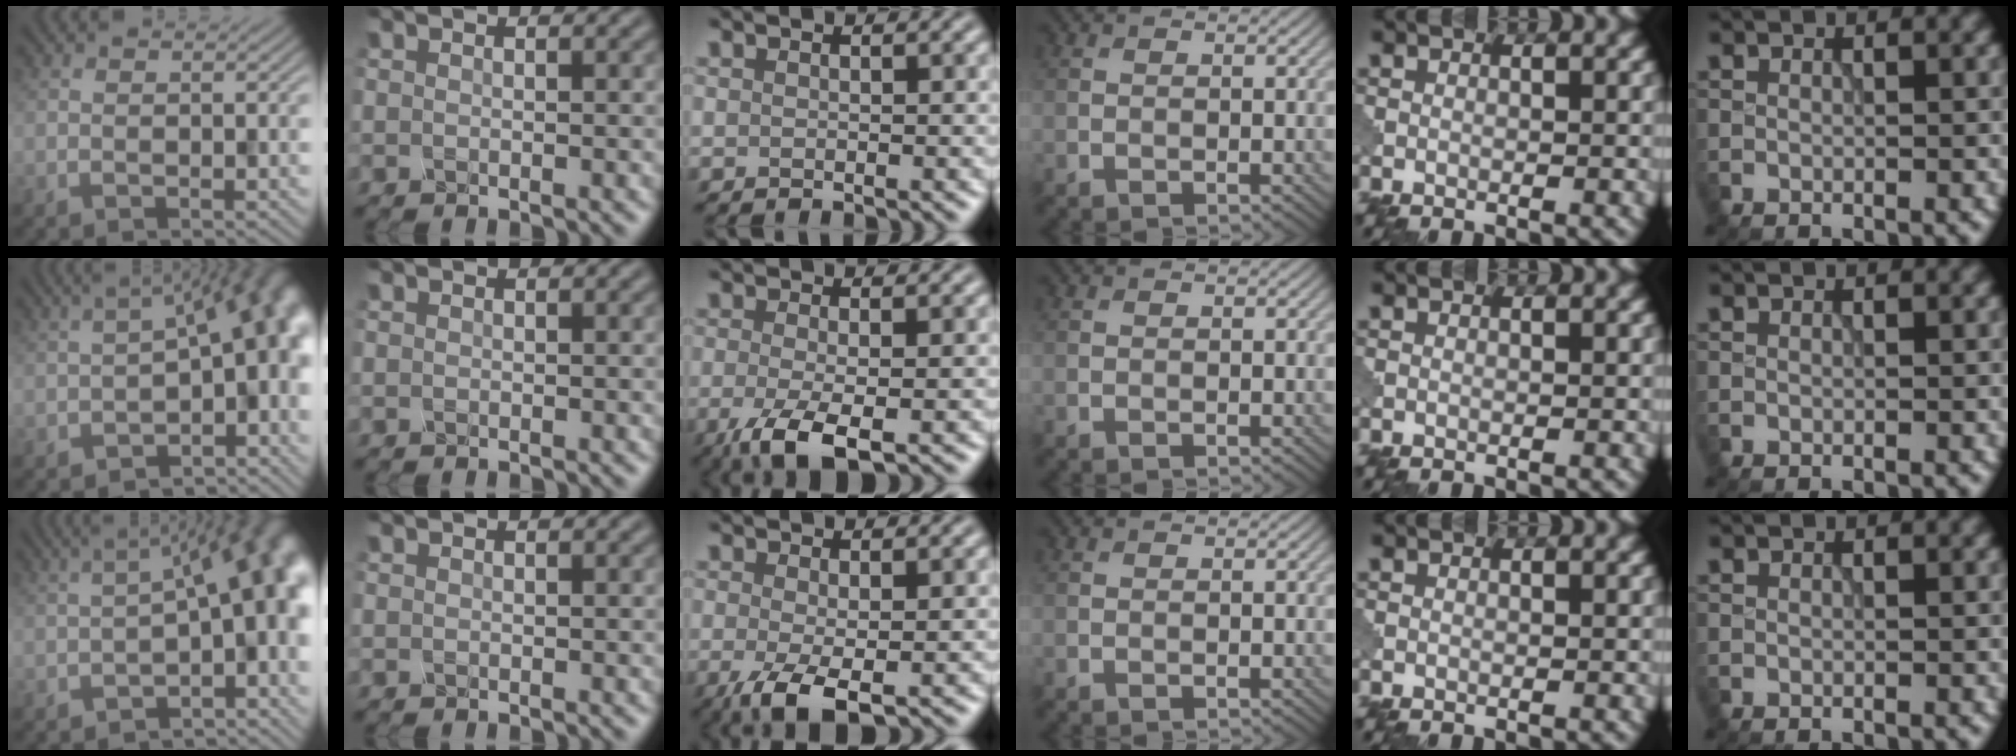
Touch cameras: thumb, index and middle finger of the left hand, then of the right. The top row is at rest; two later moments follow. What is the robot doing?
{"motion": "shake", "object": "medicine bottle"}